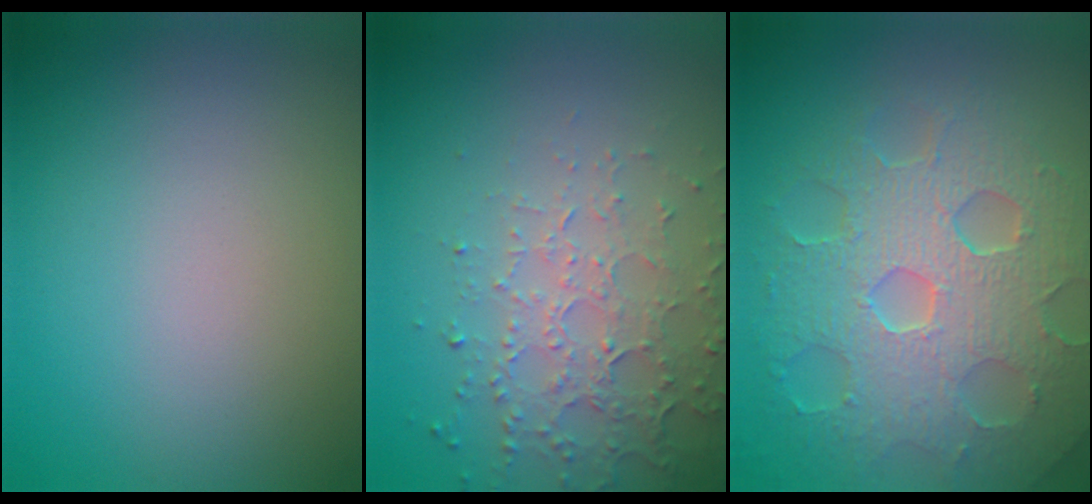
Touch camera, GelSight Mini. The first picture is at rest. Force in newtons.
{"total": 4.5, "press": 3.2, "slide": 3.1}
{"total": 8.6, "press": 6.1, "slide": 6.1}